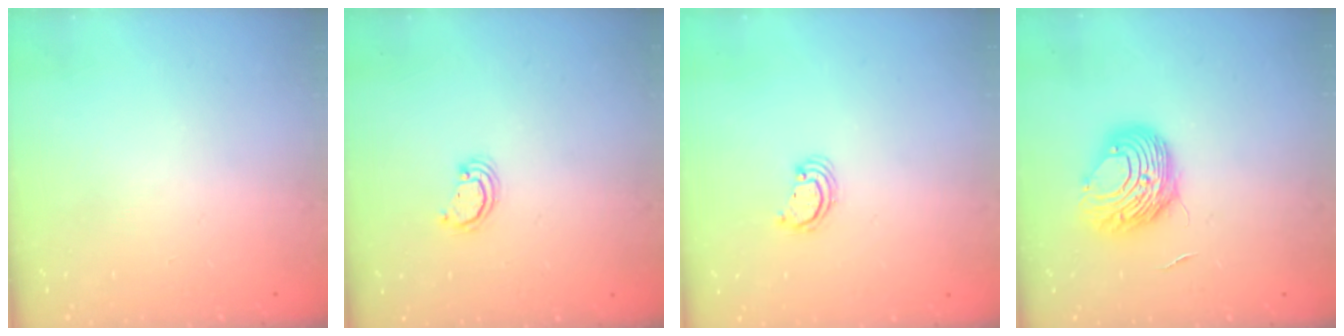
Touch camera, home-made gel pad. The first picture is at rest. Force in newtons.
{"total": 2.1, "press": 2.1, "slide": 0.1}
{"total": 2.2, "press": 2.2, "slide": 0.2}
{"total": 9.2, "press": 9.2, "slide": 1.1}